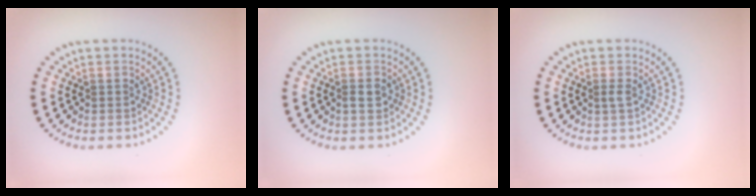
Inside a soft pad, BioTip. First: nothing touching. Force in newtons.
{"total": 1.2, "press": 1.2, "slide": 0.4}
{"total": 0.7, "press": 0.6, "slide": 0.4}